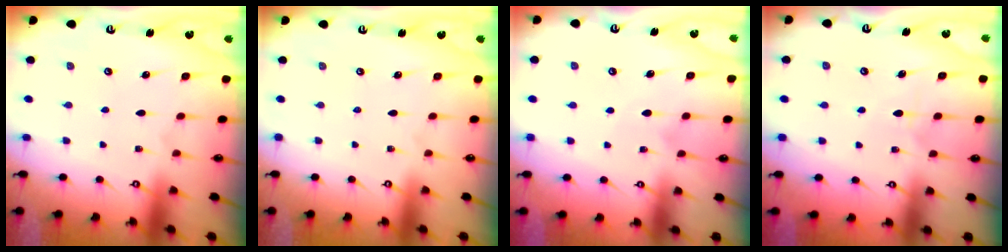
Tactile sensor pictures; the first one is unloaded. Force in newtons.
{"total": 0.0}
{"total": 5.4, "press": 5.4, "slide": 0.8}
{"total": 5.2, "press": 5.2, "slide": 0.5}